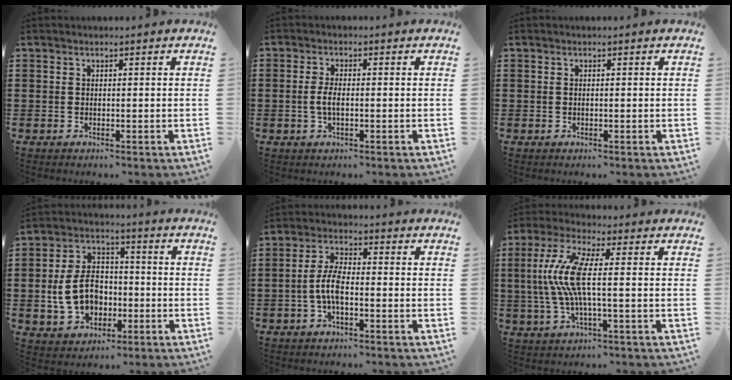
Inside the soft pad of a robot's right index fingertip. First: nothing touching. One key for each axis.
{"total": 2.7, "fx": -0.4, "fy": 1.0, "fz": 2.5, "tx": -0.061, "ty": -0.003, "tz": -0.012}
{"total": 0.0}
{"total": 9.1, "fx": -1.5, "fy": 6.6, "fz": 6.1, "tx": -0.139, "ty": 0.007, "tz": -0.033}
{"total": 5.7, "fx": -1.4, "fy": 2.2, "fz": 5.0, "tx": -0.124, "ty": -0.003, "tz": -0.034}
{"total": 9.4, "fx": -0.4, "fy": 1.7, "fz": 9.2, "tx": -0.215, "ty": -0.018, "tz": -0.021}